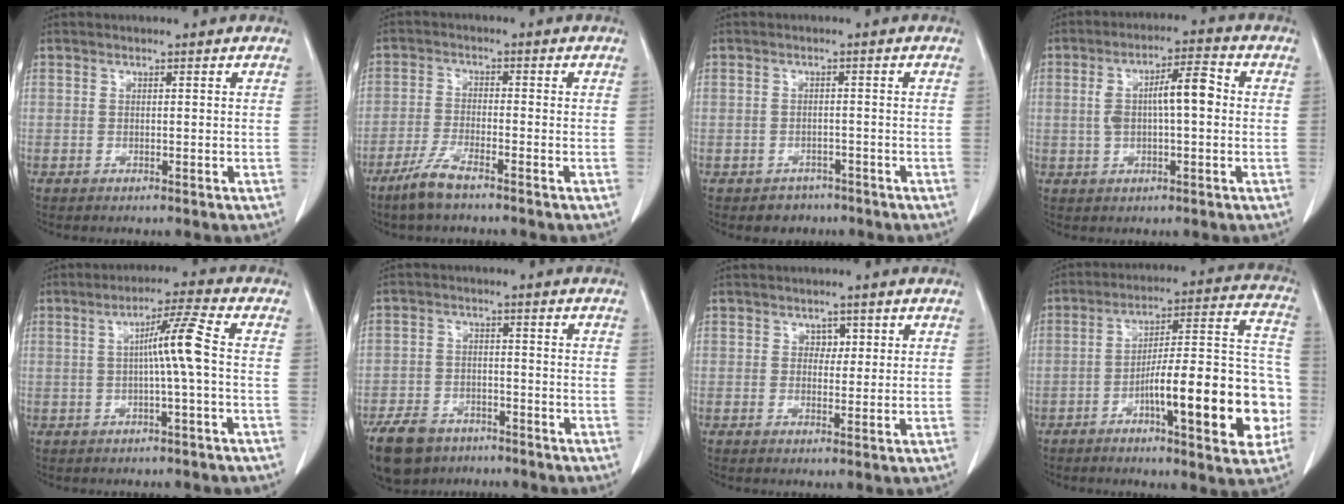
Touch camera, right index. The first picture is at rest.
{"total": 4.8, "force": [-3.7, 0.6, 3.0], "torque": [-0.069, -0.007, -0.074]}
{"total": 2.8, "force": [-1.8, 2.1, 0.1], "torque": [-0.005, 0.011, -0.024]}
{"total": 7.9, "force": [0.6, 2.2, 7.6], "torque": [-0.144, 0.027, 0.010]}
{"total": 6.2, "force": [0.0, -1.0, 6.1], "torque": [-0.105, 0.012, 0.001]}
{"total": 9.0, "force": [-6.5, 5.5, 3.2], "torque": [-0.069, -0.001, -0.107]}
{"total": 2.1, "force": [0.8, 1.6, 1.1], "torque": [-0.011, 0.000, 0.011]}
{"total": 19.7, "force": [-6.0, 3.7, 18.3], "torque": [-0.227, 0.029, -0.081]}